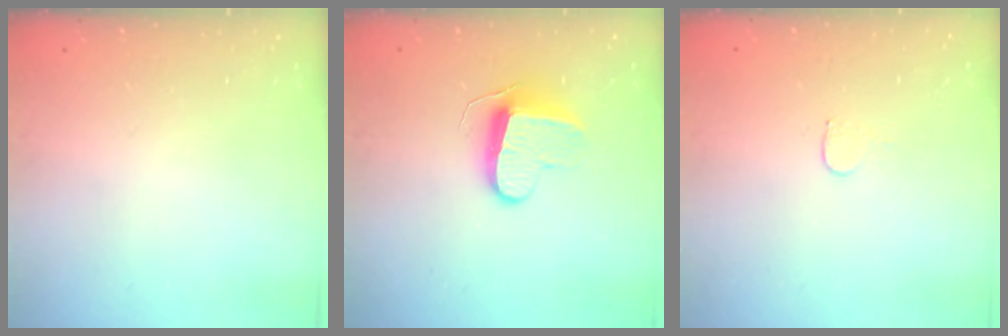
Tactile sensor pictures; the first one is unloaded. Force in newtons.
{"total": 9.4, "press": 9.4, "slide": 0.5}
{"total": 3.7, "press": 3.7, "slide": 0.3}